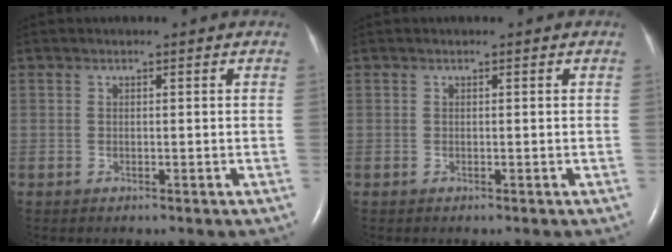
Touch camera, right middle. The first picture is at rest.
{"total": 0.0}